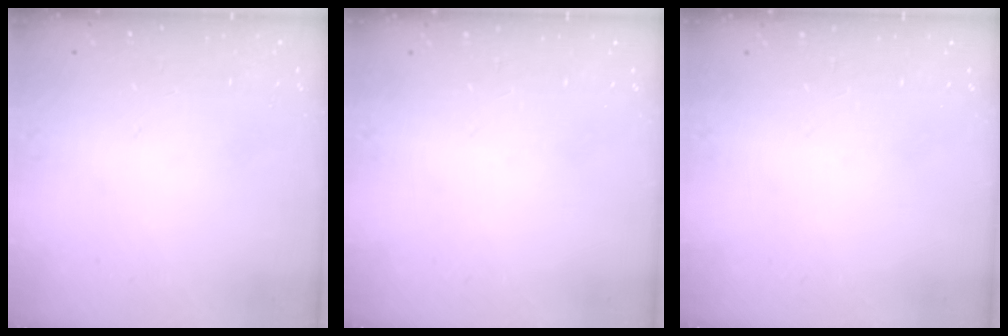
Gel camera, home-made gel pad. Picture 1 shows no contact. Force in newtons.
{"total": 0.0}
{"total": 0.0}